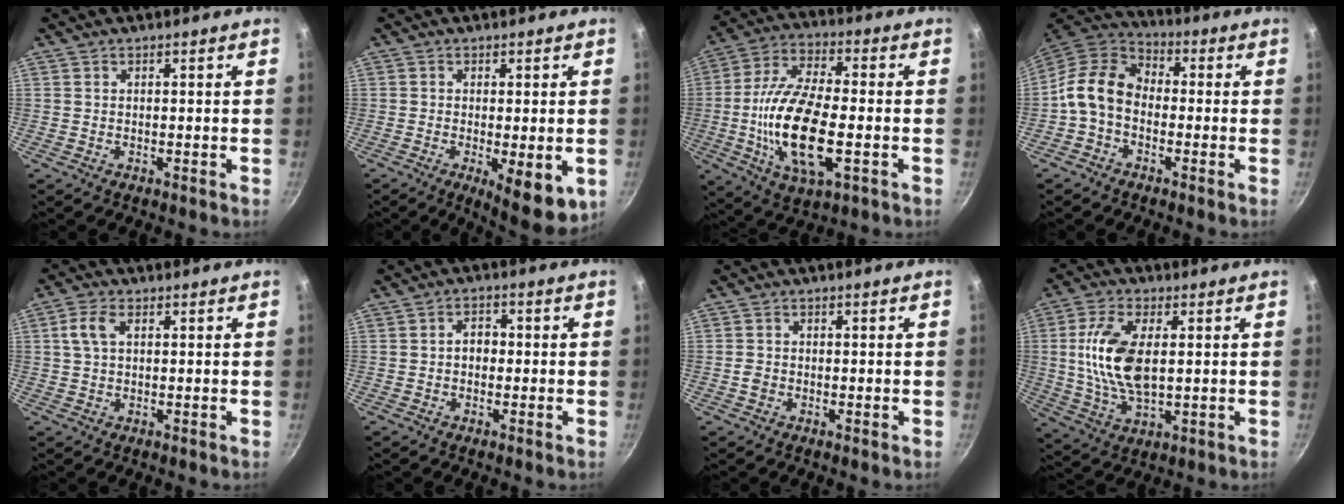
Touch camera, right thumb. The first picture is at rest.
{"total": 9.3, "force": [-2.9, 3.1, 8.3], "torque": [-0.114, -0.020, -0.036]}
{"total": 18.9, "force": [-3.3, 7.9, 16.8], "torque": [-0.333, 0.011, -0.056]}
{"total": 11.0, "force": [-1.9, 8.1, 7.2], "torque": [-0.128, 0.036, -0.050]}
{"total": 4.1, "force": [1.2, 2.4, 3.2], "torque": [-0.076, 0.010, 0.023]}
{"total": 3.8, "force": [-0.3, 2.8, 2.6], "torque": [-0.027, 0.017, -0.012]}
{"total": 1.5, "force": [-0.4, 1.2, 0.7], "torque": [-0.012, 0.003, -0.008]}
{"total": 13.3, "force": [1.4, 6.6, 11.5], "torque": [-0.234, -0.005, 0.032]}